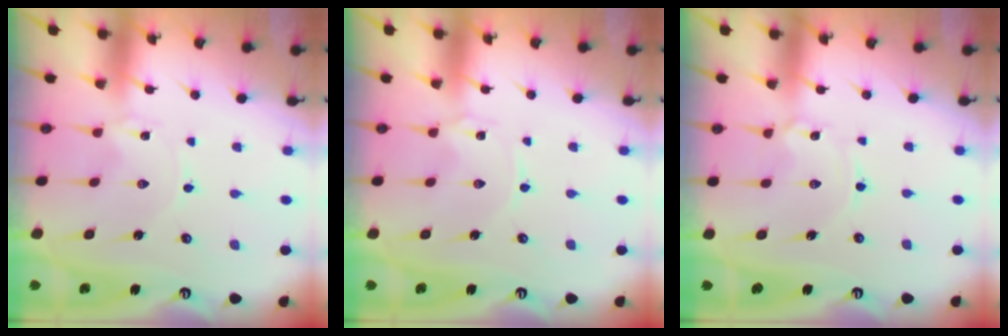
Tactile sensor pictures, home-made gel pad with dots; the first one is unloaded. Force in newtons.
{"total": 0.0}
{"total": 1.3, "press": 1.3, "slide": 0.0}